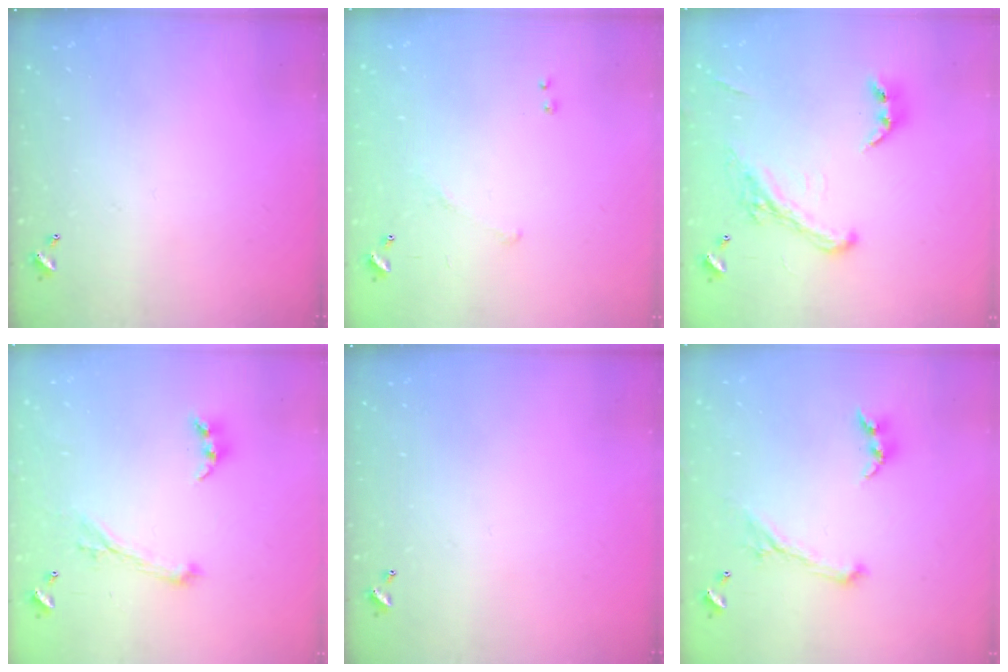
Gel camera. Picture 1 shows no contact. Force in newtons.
{"total": 7.9, "press": 7.9, "slide": 0.7}
{"total": 5.1, "press": 4.9, "slide": 1.4}
{"total": 1.1, "press": 0.6, "slide": 0.9}
{"total": 0.0}
{"total": 0.0}